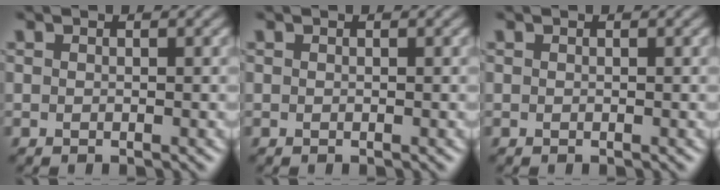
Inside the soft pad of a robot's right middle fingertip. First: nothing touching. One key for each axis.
{"total": 0.0}
{"total": 0.0}